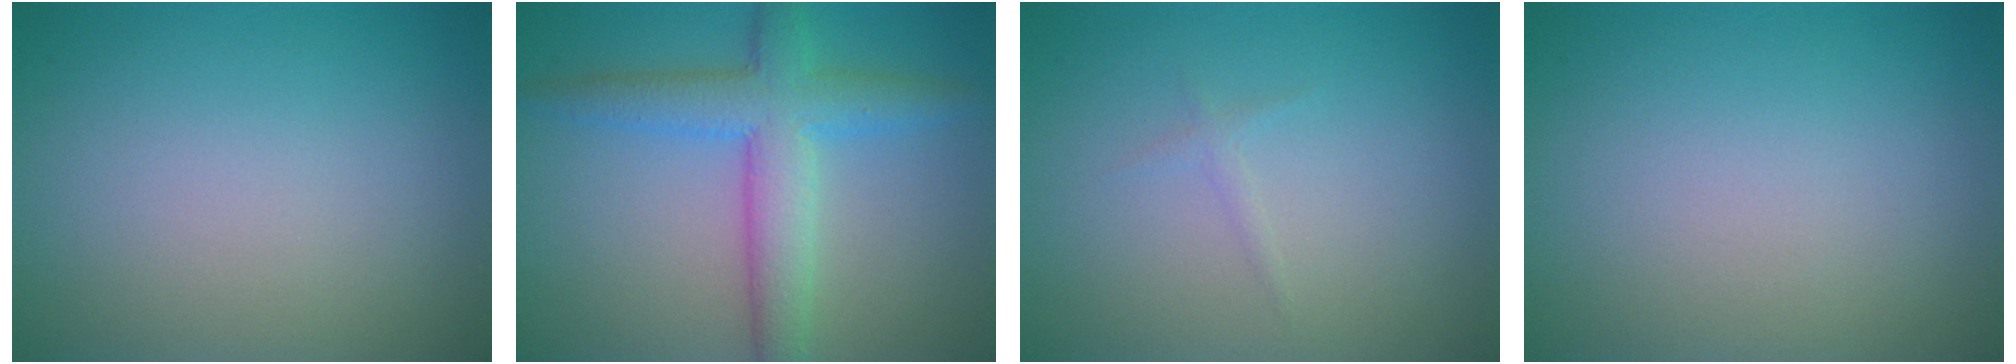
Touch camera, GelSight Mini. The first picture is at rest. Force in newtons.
{"total": 5.5, "press": 5.5, "slide": 0.1}
{"total": 0.6, "press": 0.6, "slide": 0.1}
{"total": 0.0}